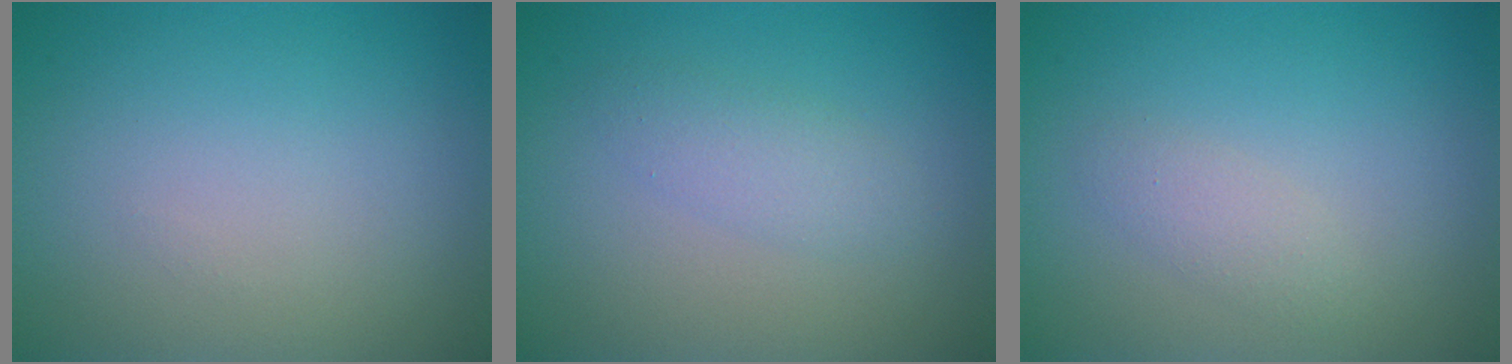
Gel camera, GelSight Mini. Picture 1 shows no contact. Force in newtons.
{"total": 1.9, "press": 1.9, "slide": 0.1}
{"total": 1.4, "press": 1.4, "slide": 0.1}